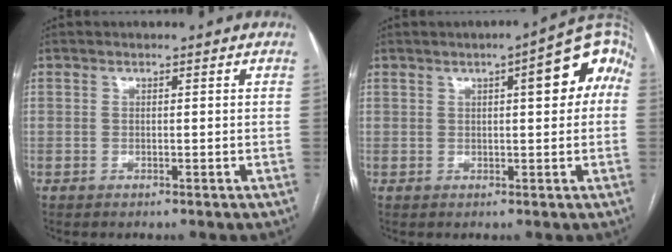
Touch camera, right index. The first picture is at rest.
{"total": 8.8, "force": [2.4, 2.2, 8.2], "torque": [-0.102, 0.033, 0.023]}